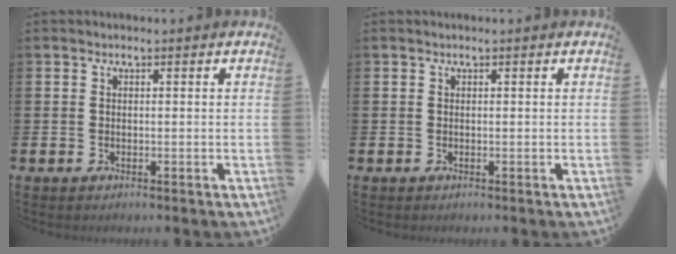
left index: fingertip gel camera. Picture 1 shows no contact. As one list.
[{"total": 0.0}]